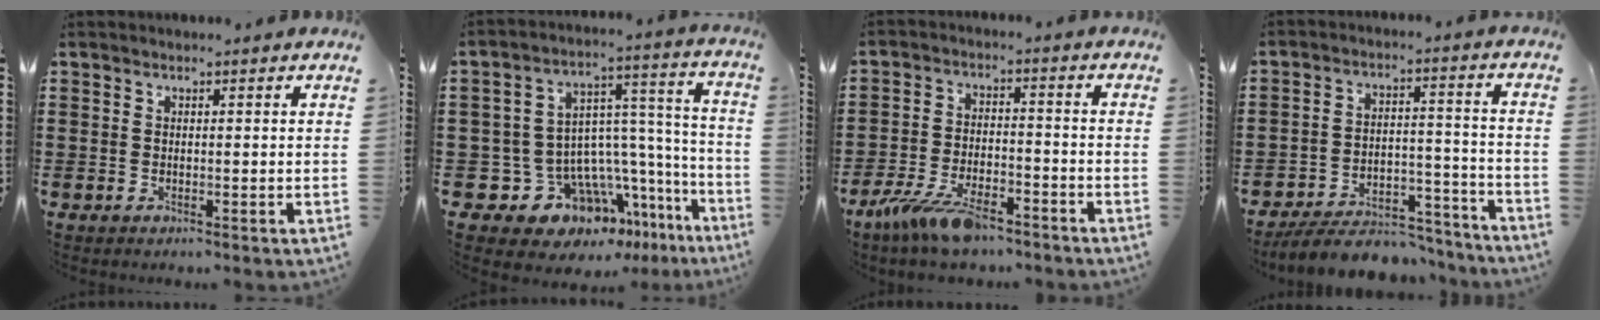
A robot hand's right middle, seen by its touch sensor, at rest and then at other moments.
{"total": 9.0, "force": [-5.6, 6.5, 2.6], "torque": [-0.082, -0.025, -0.098]}
{"total": 8.7, "force": [-6.5, 2.4, 5.2], "torque": [-0.116, -0.001, -0.123]}
{"total": 7.4, "force": [-7.0, 1.7, 1.9], "torque": [-0.025, 0.025, -0.133]}